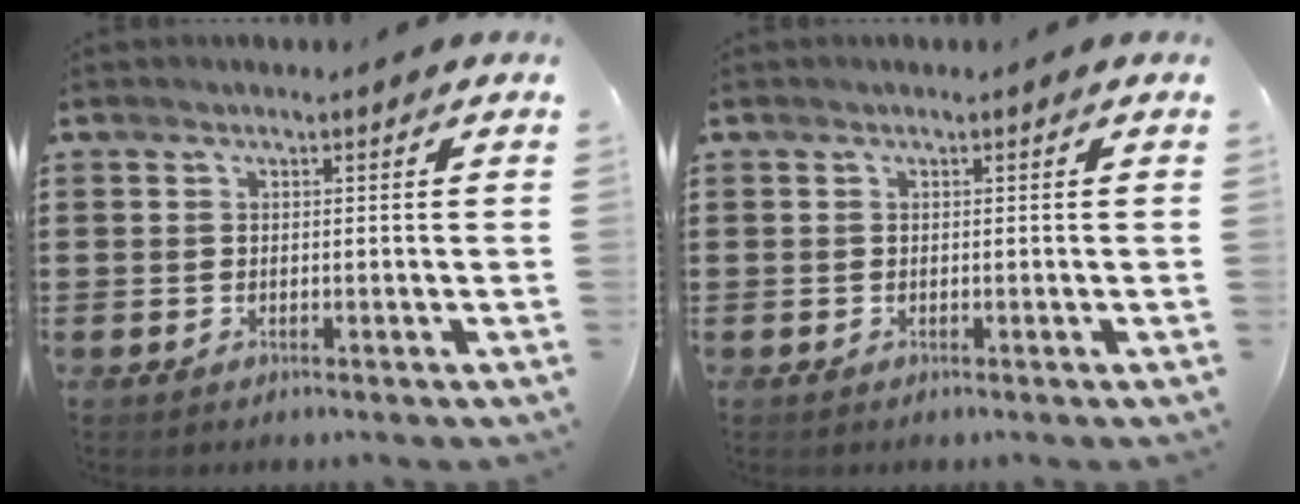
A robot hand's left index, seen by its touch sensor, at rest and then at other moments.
{"total": 0.0}